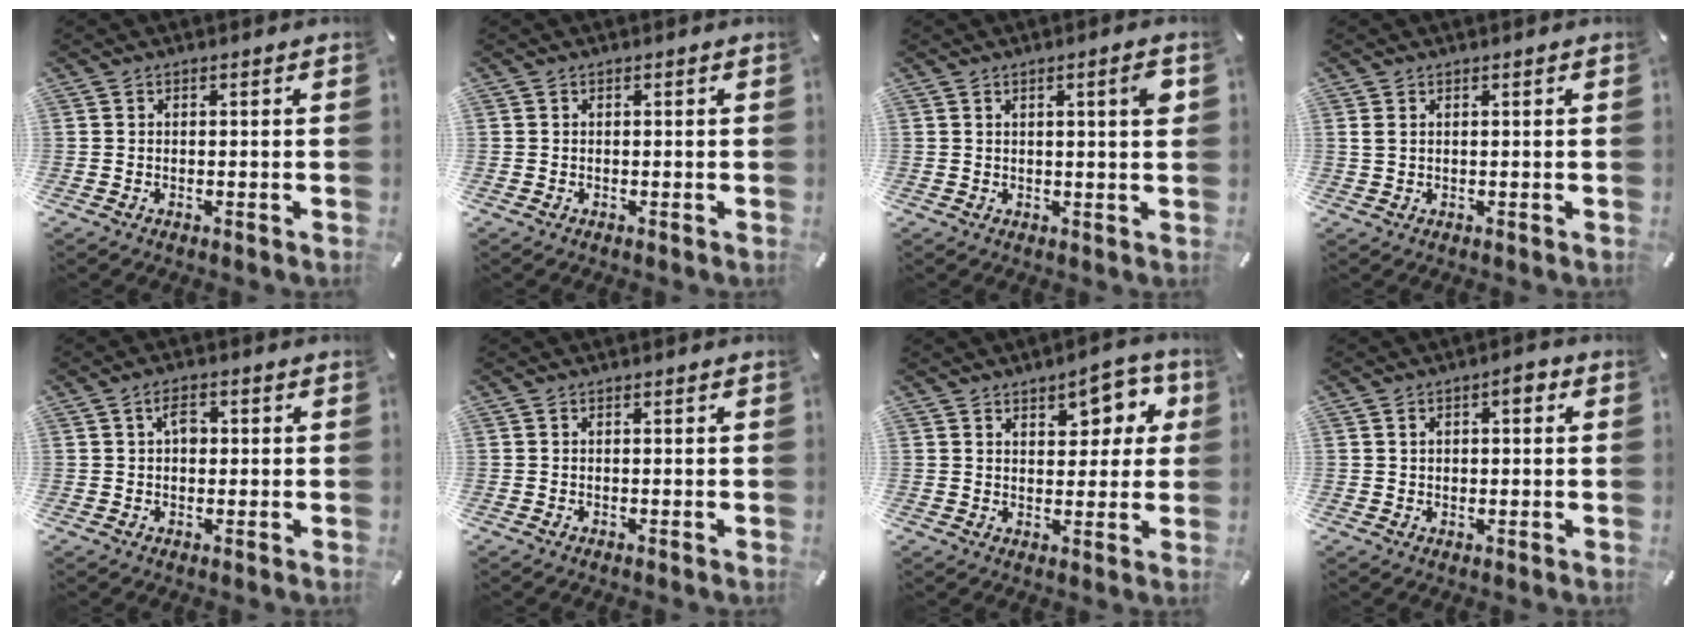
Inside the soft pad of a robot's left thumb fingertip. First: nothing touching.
{"total": 0.0}
{"total": 4.0, "force": [1.5, 0.2, 3.7], "torque": [-0.064, -0.004, 0.020]}
{"total": 1.3, "force": [0.6, 0.7, 1.0], "torque": [-0.020, 0.001, 0.011]}
{"total": 3.6, "force": [0.6, 2.3, 2.7], "torque": [-0.038, 0.004, 0.005]}
{"total": 0.0}
{"total": 8.9, "force": [4.6, 5.4, 5.5], "torque": [-0.049, -0.026, 0.072]}
{"total": 3.9, "force": [0.9, 2.5, 2.9], "torque": [-0.042, 0.004, 0.009]}